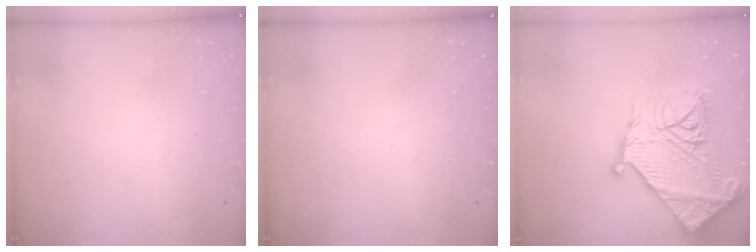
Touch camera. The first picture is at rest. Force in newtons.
{"total": 0.0}
{"total": 28.1, "press": 27.9, "slide": 3.3}